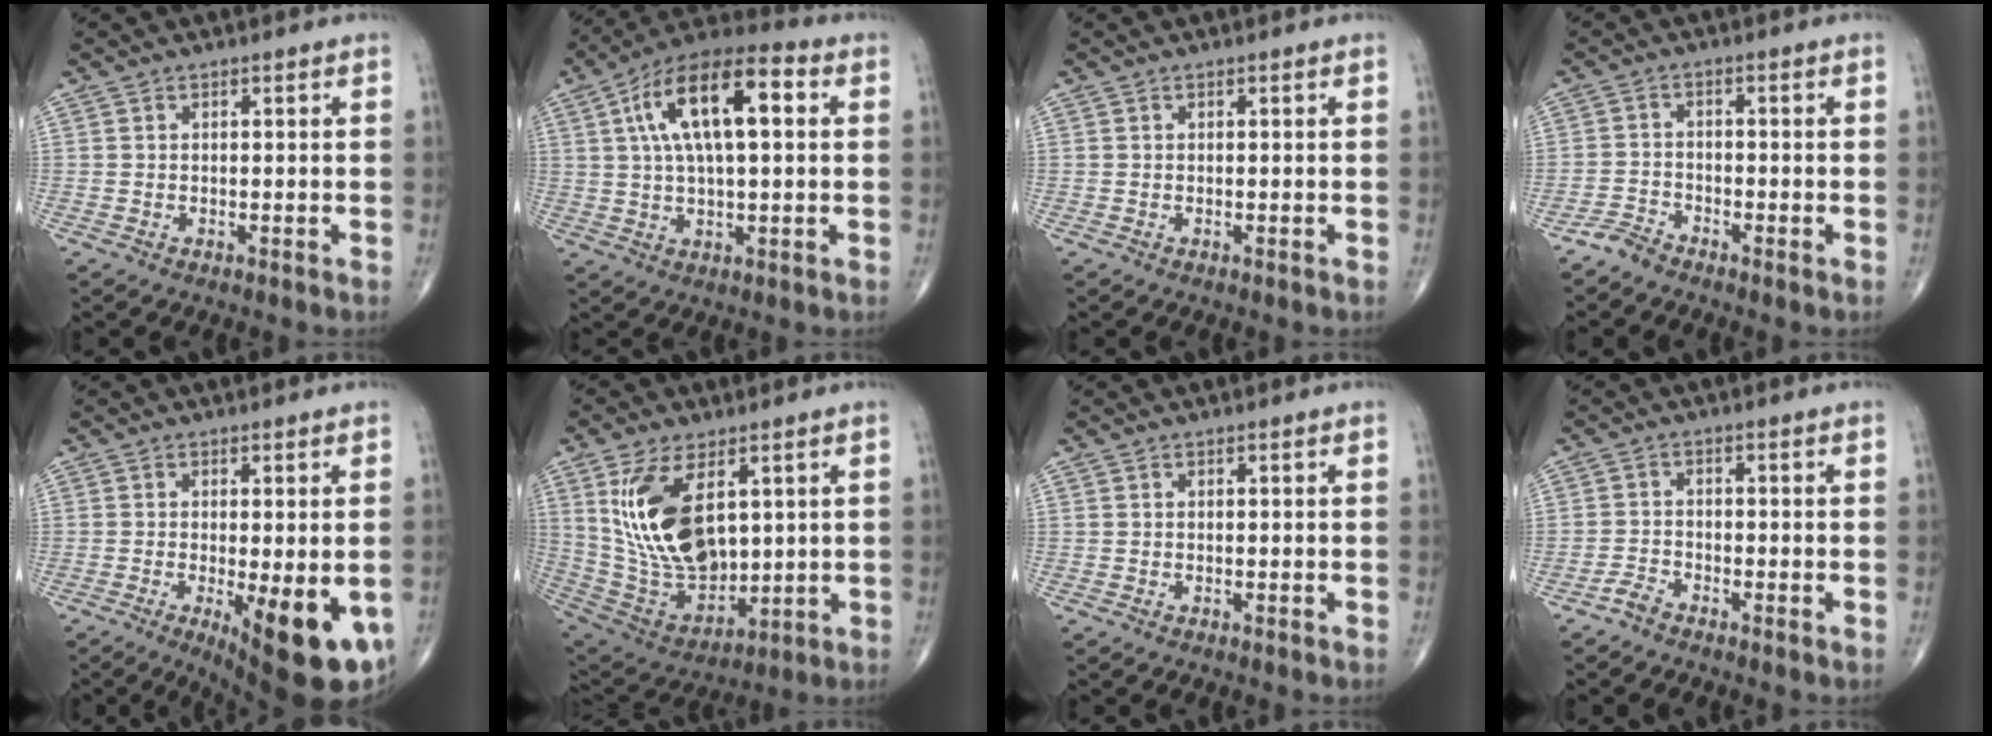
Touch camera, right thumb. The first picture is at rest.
{"total": 17.1, "force": [4.1, 6.9, 15.1], "torque": [-0.256, 0.026, 0.062]}
{"total": 0.0}
{"total": 2.6, "force": [-2.4, 0.6, 0.4], "torque": [-0.003, -0.002, -0.056]}
{"total": 14.2, "force": [-4.4, 4.4, 12.7], "torque": [-0.136, -0.019, -0.049]}
{"total": 18.6, "force": [5.2, 10.2, 14.7], "torque": [-0.260, -0.025, 0.121]}
{"total": 0.0}
{"total": 2.0, "force": [-1.8, 0.5, 0.7], "torque": [-0.014, 0.001, -0.042]}